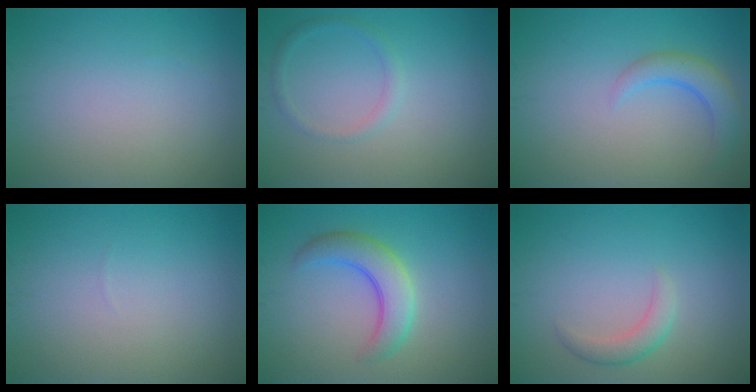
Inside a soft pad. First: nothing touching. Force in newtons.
{"total": 1.3, "press": 1.3, "slide": 0.1}
{"total": 2.8, "press": 2.8, "slide": 0.4}
{"total": 0.0}
{"total": 4.3, "press": 4.2, "slide": 0.2}
{"total": 1.9, "press": 1.9, "slide": 0.1}